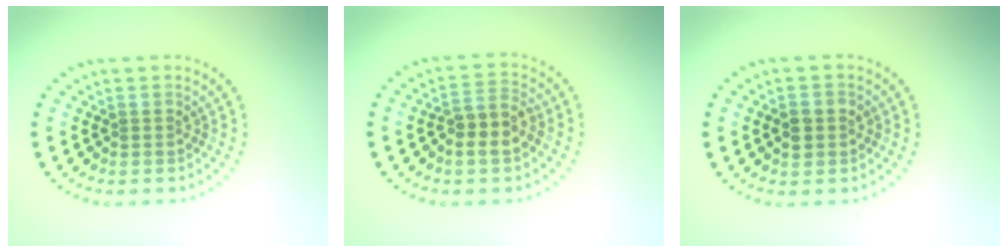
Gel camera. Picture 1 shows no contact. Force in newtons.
{"total": 3.2, "press": 2.9, "slide": 1.3}
{"total": 2.0, "press": 2.0, "slide": 0.2}